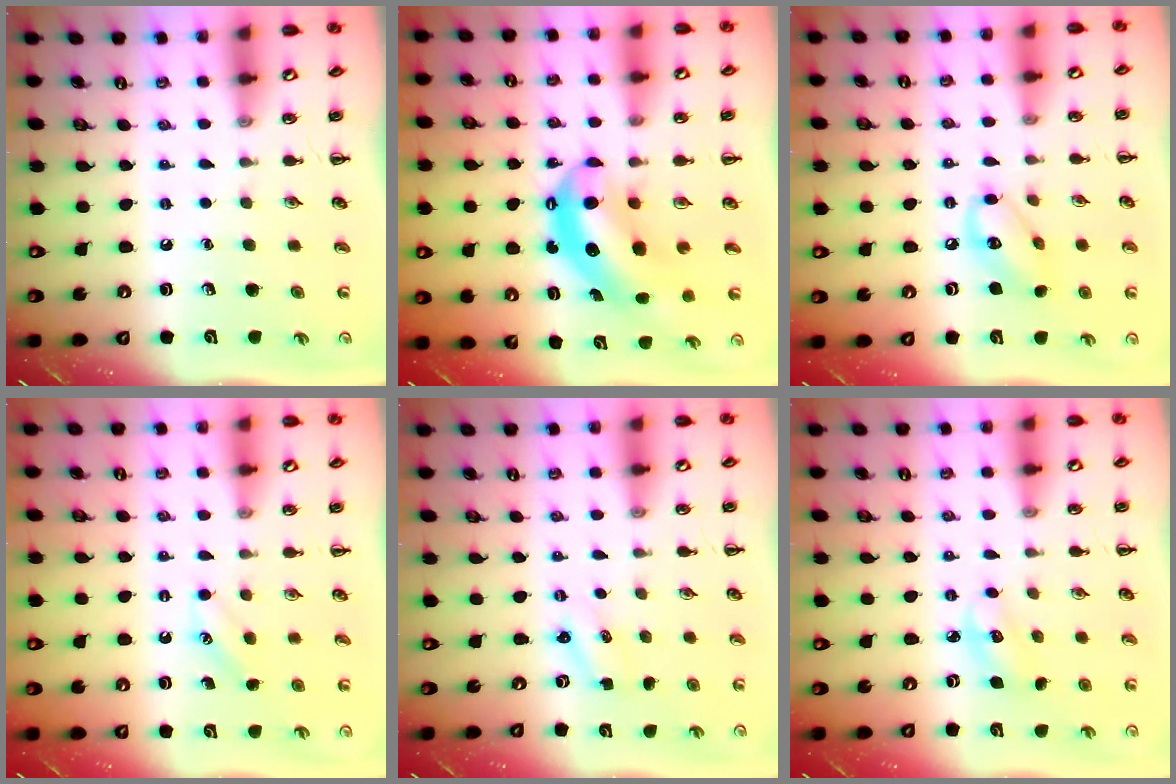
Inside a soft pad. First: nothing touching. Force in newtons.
{"total": 8.3, "press": 8.1, "slide": 1.9}
{"total": 8.9, "press": 8.7, "slide": 1.6}
{"total": 3.0, "press": 2.9, "slide": 0.7}
{"total": 1.2, "press": 1.2, "slide": 0.4}
{"total": 3.8, "press": 3.7, "slide": 0.9}